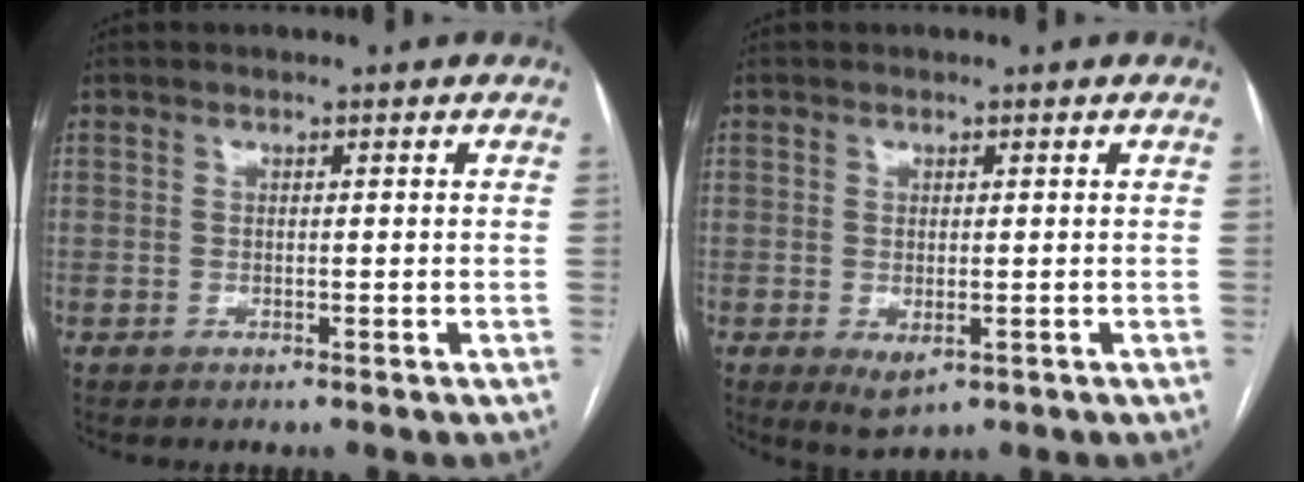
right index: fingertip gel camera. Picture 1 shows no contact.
{"total": 3.0, "force": [-0.9, 1.5, 2.4], "torque": [-0.036, -0.008, 0.000]}